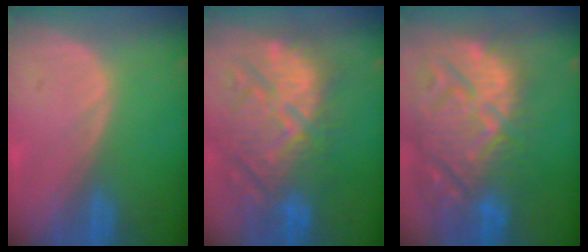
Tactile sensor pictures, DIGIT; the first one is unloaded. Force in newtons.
{"total": 12.6, "press": 12.0, "slide": 3.8}
{"total": 15.3, "press": 13.1, "slide": 8.0}